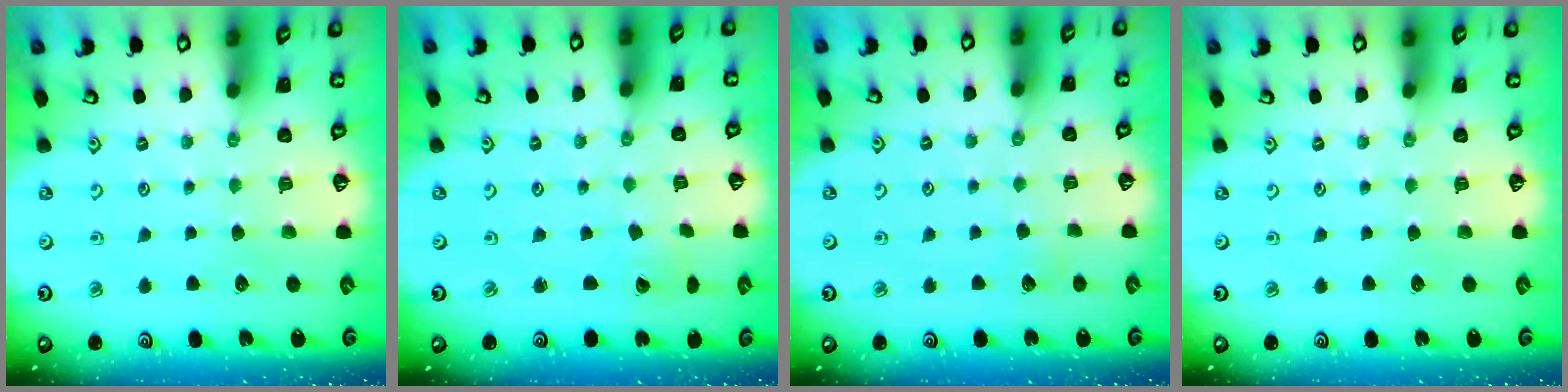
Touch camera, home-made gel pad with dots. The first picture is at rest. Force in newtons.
{"total": 2.1, "press": 2.1, "slide": 0.2}
{"total": 2.9, "press": 2.9, "slide": 0.4}
{"total": 0.0}